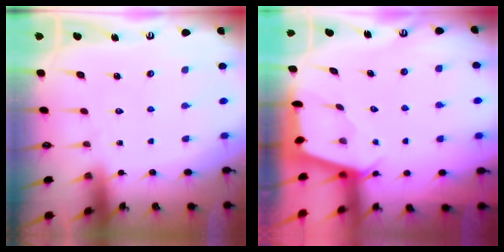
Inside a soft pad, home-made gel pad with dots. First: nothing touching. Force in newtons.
{"total": 2.4, "press": 2.4, "slide": 0.3}